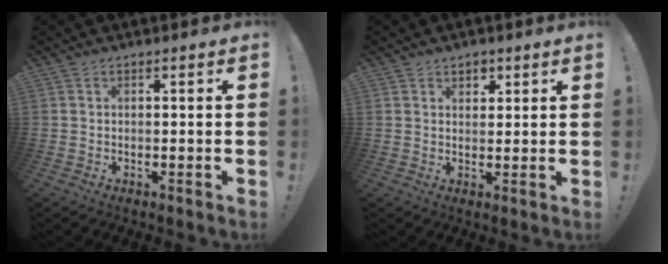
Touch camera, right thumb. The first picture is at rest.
{"total": 2.8, "force": [1.7, 2.1, 0.7], "torque": [0.002, -0.011, 0.028]}